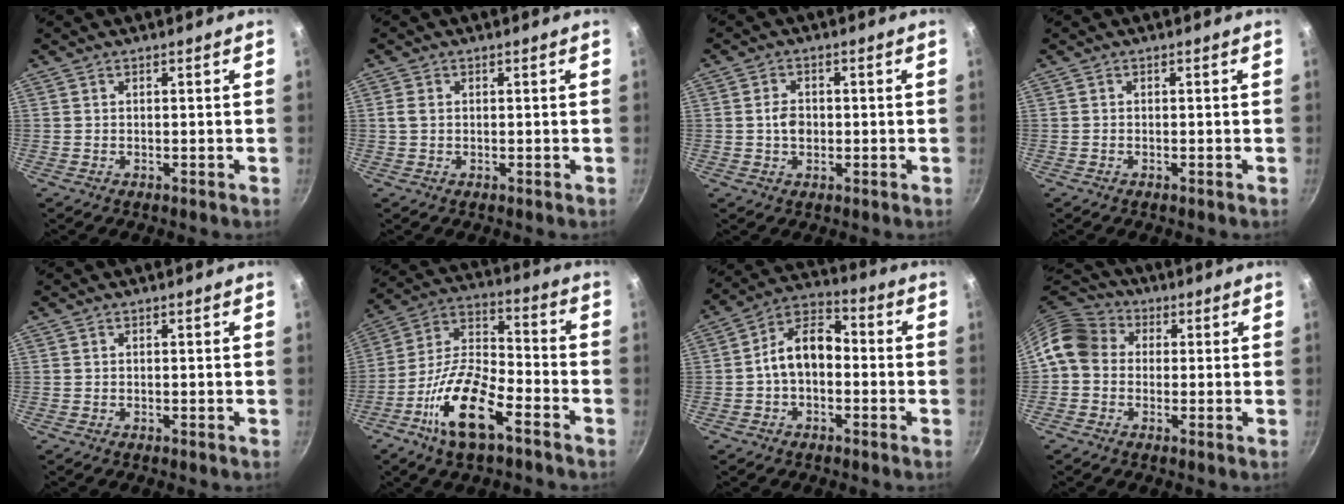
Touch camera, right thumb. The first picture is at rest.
{"total": 1.7, "force": [0.2, 1.2, 1.2], "torque": [-0.026, 0.004, 0.003]}
{"total": 3.5, "force": [-0.2, 2.6, 2.3], "torque": [-0.029, 0.006, -0.006]}
{"total": 0.0}
{"total": 0.0}
{"total": 16.5, "force": [-8.5, 6.4, 12.7], "torque": [-0.235, 0.049, -0.172]}
{"total": 10.3, "force": [-1.2, 6.8, 7.7], "torque": [-0.104, 0.045, -0.039]}
{"total": 9.2, "force": [0.5, 7.9, 4.8], "torque": [-0.067, 0.025, -0.014]}